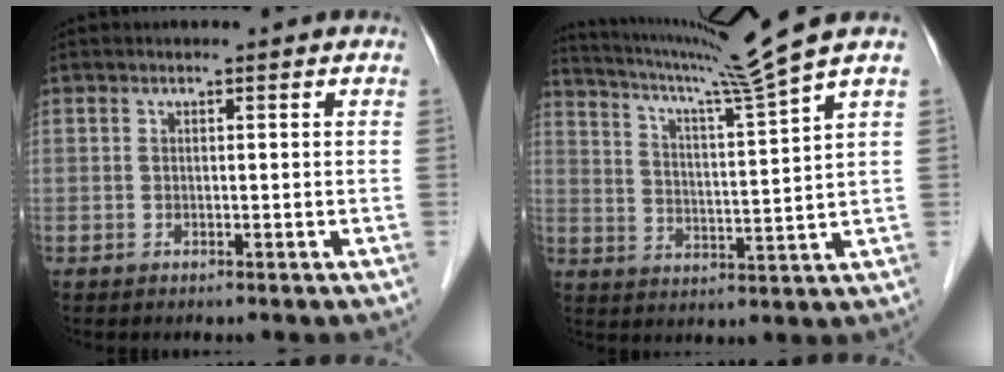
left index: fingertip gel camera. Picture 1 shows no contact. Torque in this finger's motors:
{"motor_torque": [-0.88, -1.26, 0.11, 0.05]}